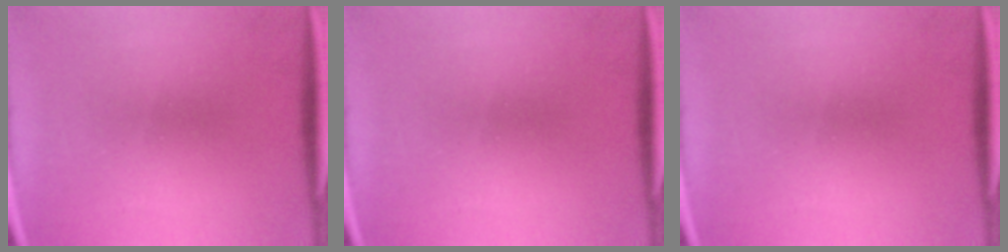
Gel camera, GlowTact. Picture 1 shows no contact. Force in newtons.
{"total": 0.0}
{"total": 0.0}